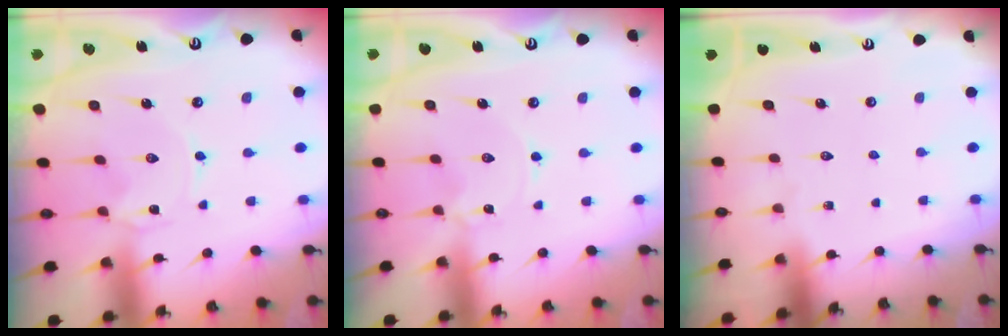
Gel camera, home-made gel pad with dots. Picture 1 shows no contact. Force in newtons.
{"total": 0.0}
{"total": 0.0}